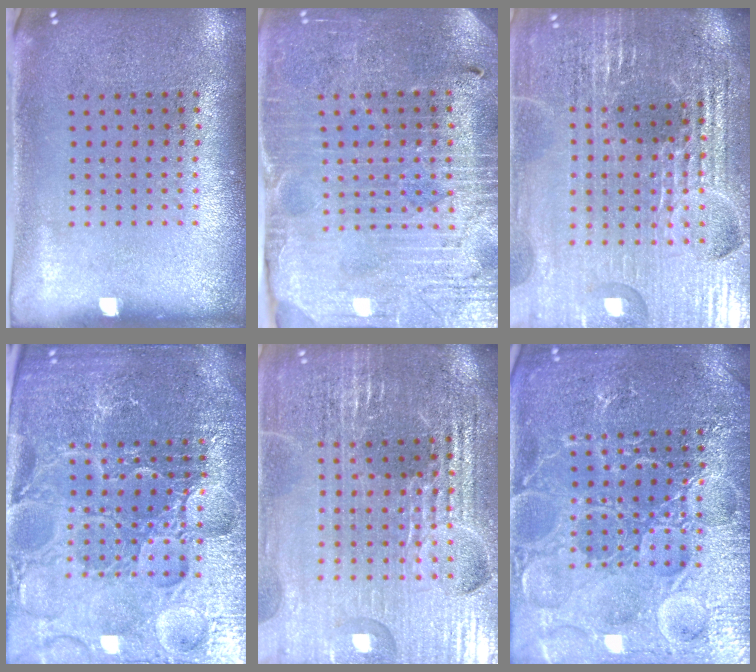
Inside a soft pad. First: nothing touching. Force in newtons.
{"total": 3.8, "press": 3.7, "slide": 0.9}
{"total": 5.4, "press": 4.9, "slide": 2.1}
{"total": 6.1, "press": 5.5, "slide": 2.6}
{"total": 5.2, "press": 4.8, "slide": 2.0}
{"total": 7.4, "press": 7.4, "slide": 0.9}